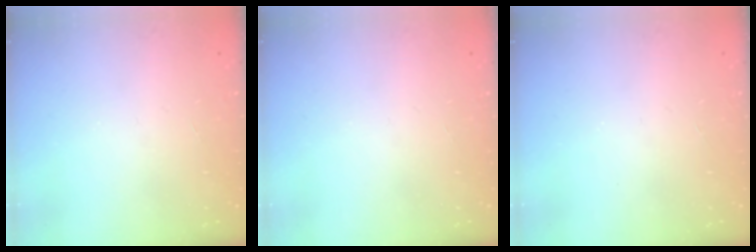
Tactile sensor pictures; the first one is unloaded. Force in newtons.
{"total": 0.0}
{"total": 0.0}